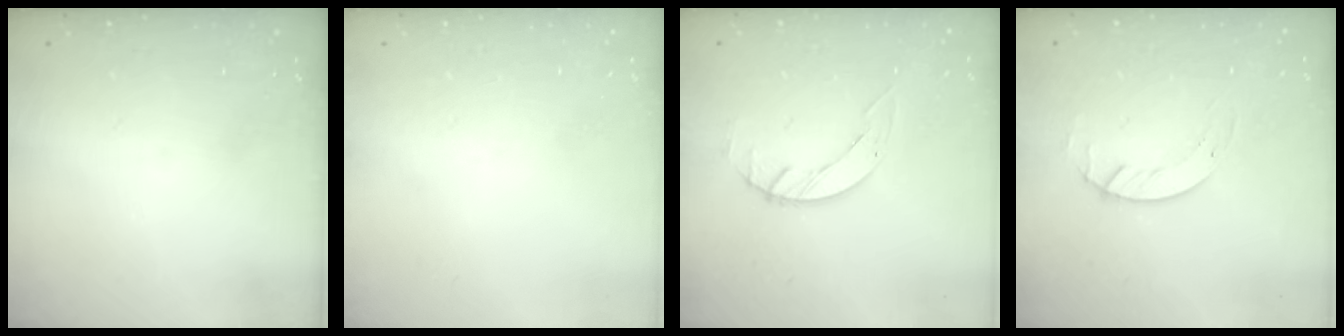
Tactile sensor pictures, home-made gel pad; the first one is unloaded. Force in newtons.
{"total": 0.0}
{"total": 2.6, "press": 2.6, "slide": 0.3}
{"total": 2.7, "press": 2.7, "slide": 0.3}